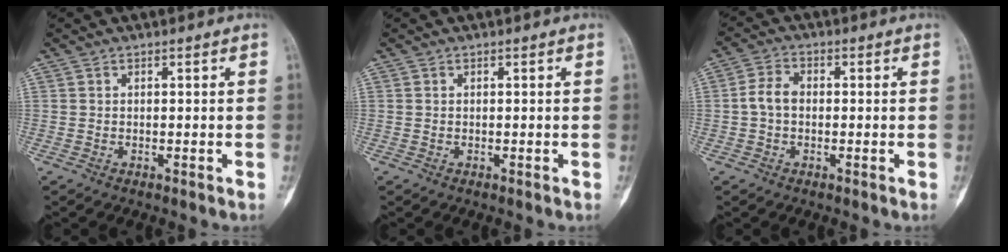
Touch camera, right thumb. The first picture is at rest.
{"total": 0.0}
{"total": 4.4, "force": [-0.3, 3.1, 3.1], "torque": [-0.059, 0.016, -0.014]}